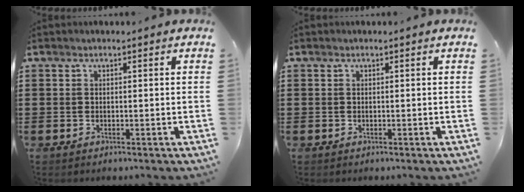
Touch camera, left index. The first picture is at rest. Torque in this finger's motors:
{"motor_torque": [0.05, 0.11, 0.02, -0.01]}